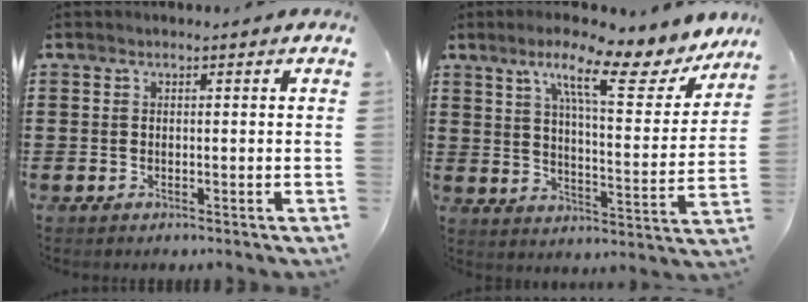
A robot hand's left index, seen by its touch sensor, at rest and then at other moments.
{"total": 12.6, "force": [8.5, 1.8, 9.2], "torque": [-0.160, -0.044, 0.132]}